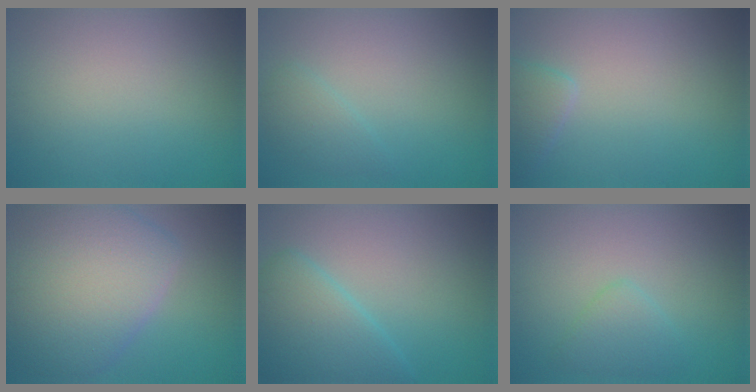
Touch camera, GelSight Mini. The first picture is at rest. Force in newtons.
{"total": 1.6, "press": 1.6, "slide": 0.0}
{"total": 1.8, "press": 1.8, "slide": 0.2}
{"total": 9.8, "press": 9.8, "slide": 0.4}
{"total": 4.8, "press": 4.8, "slide": 0.1}
{"total": 2.0, "press": 2.0, "slide": 0.0}